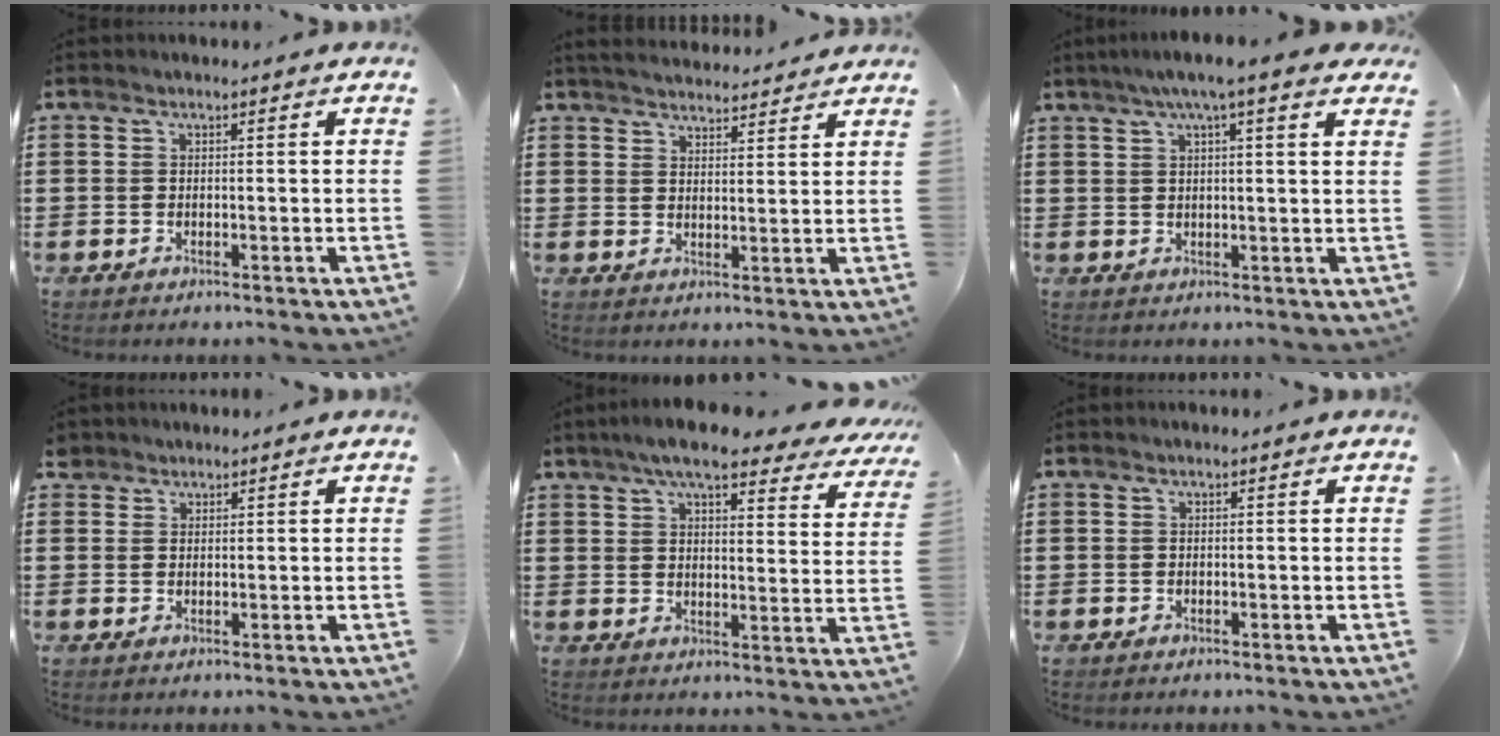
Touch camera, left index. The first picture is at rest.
{"total": 3.7, "force": [3.6, 0.2, 0.5], "torque": [-0.021, -0.011, 0.066]}
{"total": 5.1, "force": [3.4, 0.3, 3.8], "torque": [-0.083, 0.001, 0.059]}
{"total": 1.8, "force": [1.5, 1.0, 0.2], "torque": [-0.009, 0.005, 0.029]}
{"total": 8.0, "force": [6.8, 0.8, 4.2], "torque": [-0.095, -0.021, 0.118]}
{"total": 0.0}